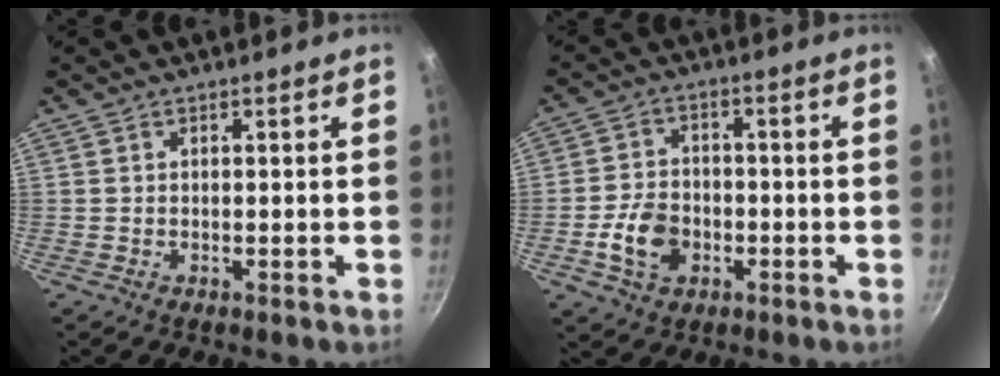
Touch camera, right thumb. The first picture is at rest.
{"total": 8.1, "force": [-2.5, 5.9, 5.0], "torque": [-0.080, 0.021, -0.050]}